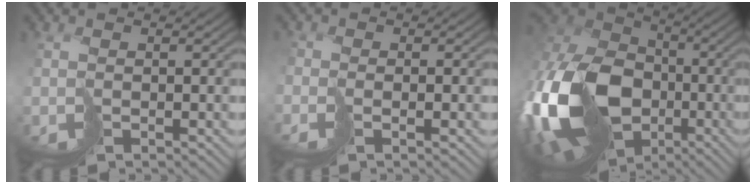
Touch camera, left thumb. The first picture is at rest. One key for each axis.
{"total": 0.9, "fx": -0.6, "fy": -0.4, "fz": -0.5, "tx": 0.023, "ty": 0.006, "tz": -0.016}
{"total": 21.0, "fx": -6.5, "fy": 14.7, "fz": 13.5, "tx": -0.353, "ty": -0.014, "tz": -0.102}